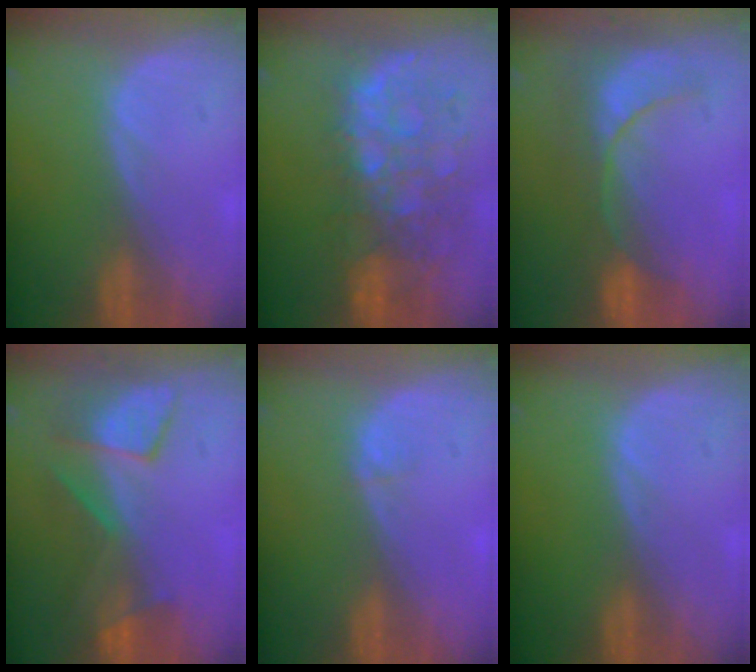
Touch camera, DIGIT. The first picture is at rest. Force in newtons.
{"total": 11.2, "press": 9.7, "slide": 5.5}
{"total": 8.4, "press": 7.6, "slide": 3.6}
{"total": 8.0, "press": 7.3, "slide": 3.4}
{"total": 0.5, "press": 0.5, "slide": 0.2}
{"total": 0.0}